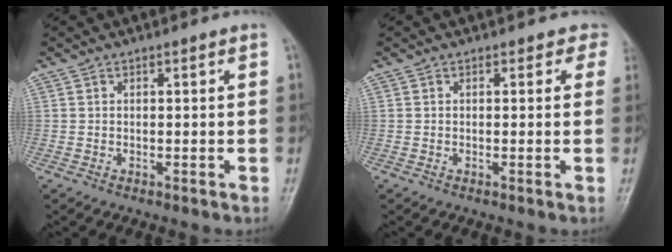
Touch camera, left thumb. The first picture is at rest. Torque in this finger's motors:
{"motor_torque": [0.02, 0.10, -0.09, -0.21, 0.01]}